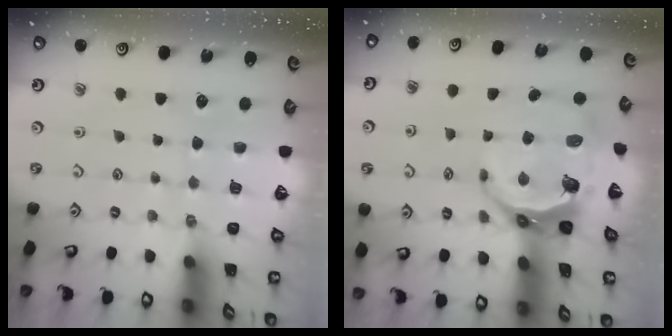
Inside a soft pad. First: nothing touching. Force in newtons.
{"total": 10.3, "press": 9.1, "slide": 4.7}